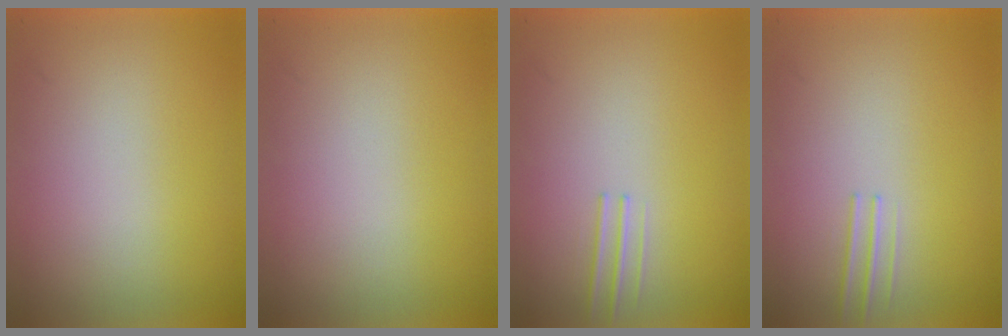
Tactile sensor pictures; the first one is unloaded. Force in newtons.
{"total": 0.0}
{"total": 1.1}
{"total": 1.2}